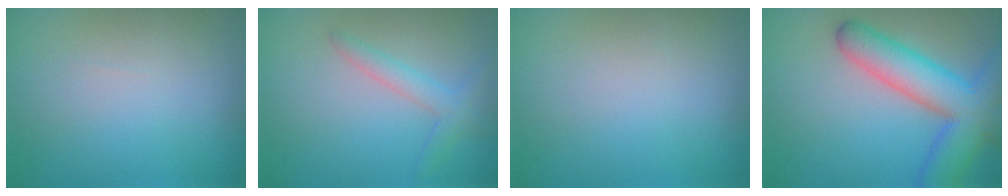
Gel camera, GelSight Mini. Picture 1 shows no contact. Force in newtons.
{"total": 2.2, "press": 2.2, "slide": 0.1}
{"total": 0.0}
{"total": 8.4, "press": 8.4, "slide": 0.4}